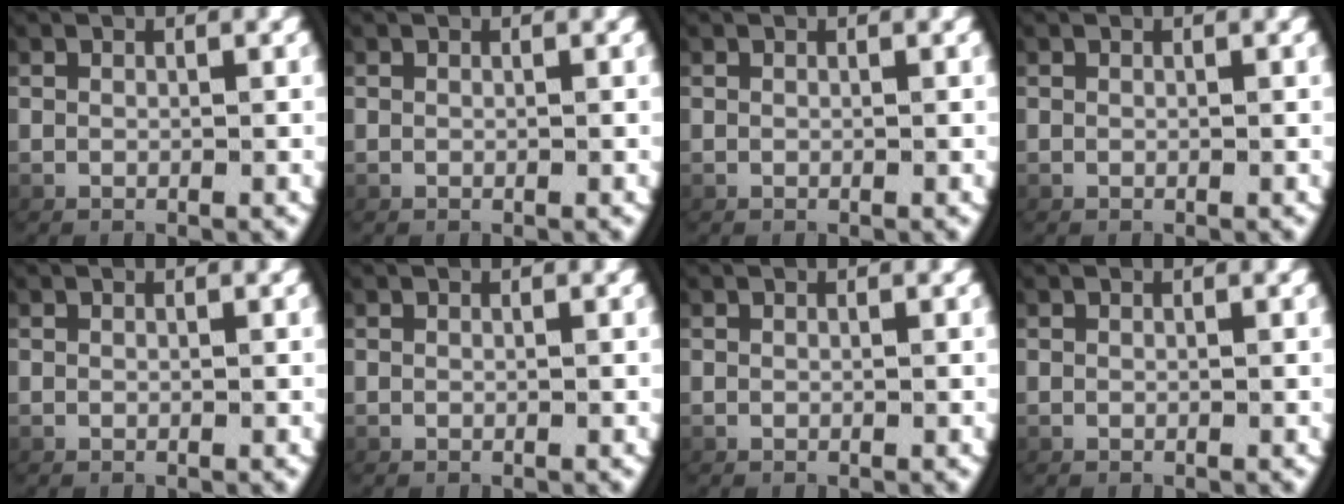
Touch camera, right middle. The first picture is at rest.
{"total": 0.0}
{"total": 0.0}
{"total": 0.0}
{"total": 0.0}
{"total": 0.0}
{"total": 0.0}
{"total": 0.0}